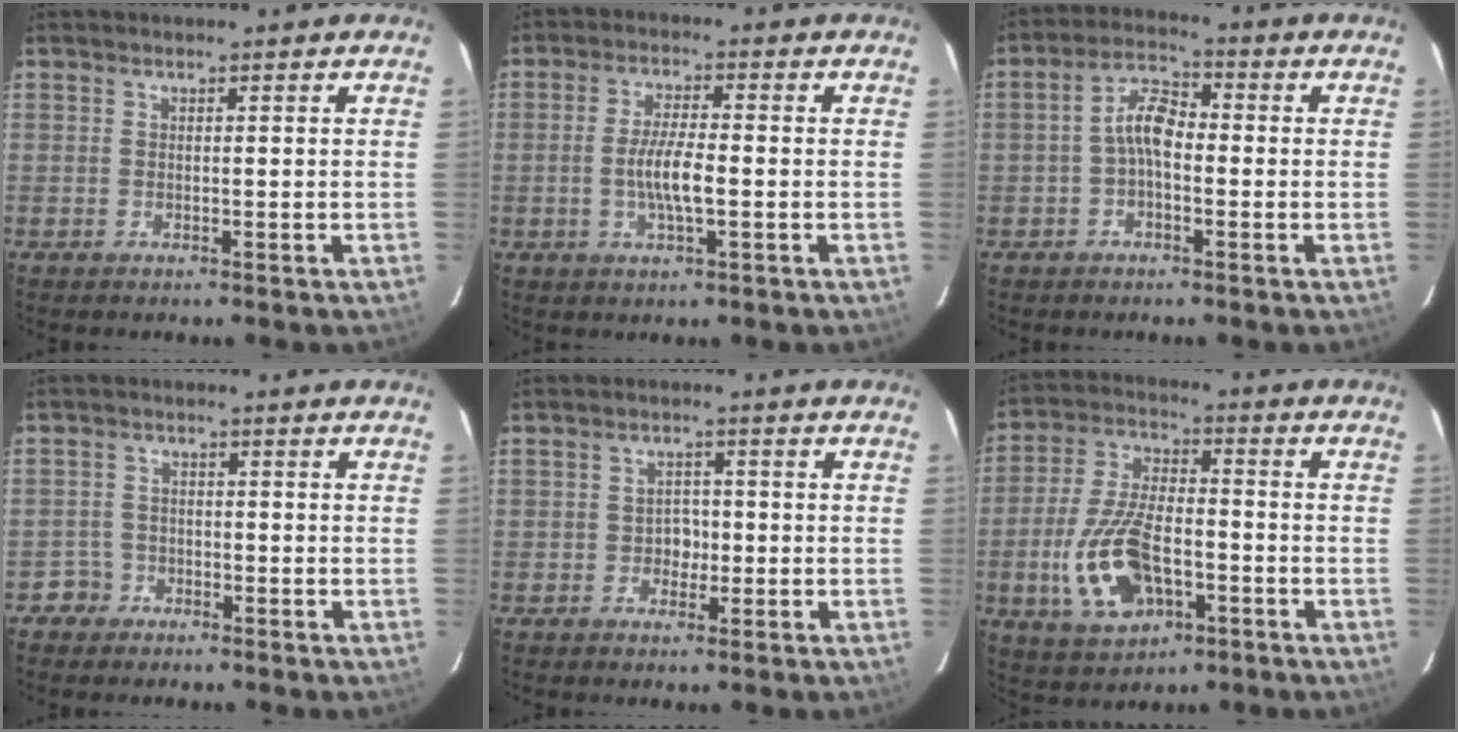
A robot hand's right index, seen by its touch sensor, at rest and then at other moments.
{"total": 6.1, "force": [-1.2, 1.2, 5.9], "torque": [-0.113, -0.001, -0.022]}
{"total": 5.4, "force": [-1.0, 2.7, 4.5], "torque": [-0.091, 0.021, -0.023]}
{"total": 3.1, "force": [-1.8, 2.4, -0.6], "torque": [0.013, 0.021, -0.033]}
{"total": 2.5, "force": [-0.8, 2.3, 0.9], "torque": [-0.014, 0.010, -0.012]}
{"total": 14.9, "force": [-4.9, 7.7, 11.8], "torque": [-0.254, -0.001, -0.079]}